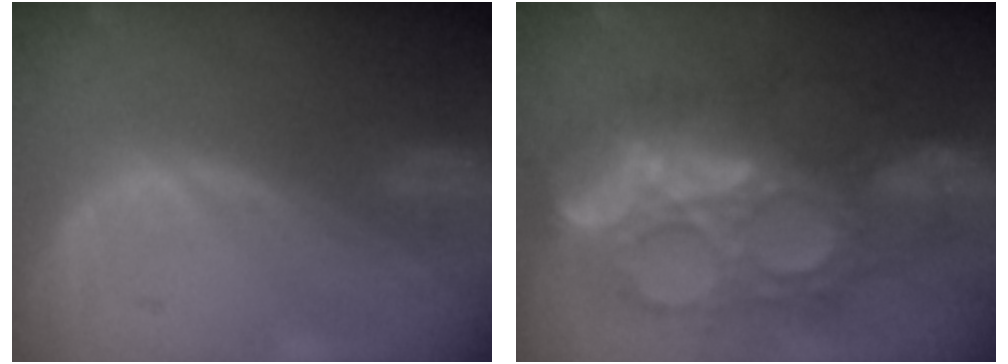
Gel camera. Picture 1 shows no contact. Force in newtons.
{"total": 13.6, "press": 13.5, "slide": 1.5}